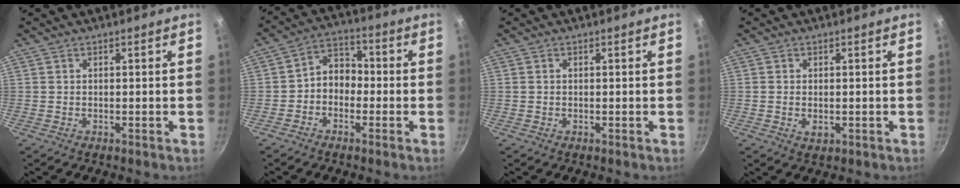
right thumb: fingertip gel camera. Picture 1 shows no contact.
{"total": 6.3, "force": [-1.6, 5.0, 3.6], "torque": [-0.025, 0.033, -0.043]}
{"total": 0.0}
{"total": 2.2, "force": [-0.4, 1.5, 1.6], "torque": [-0.028, -0.004, -0.005]}